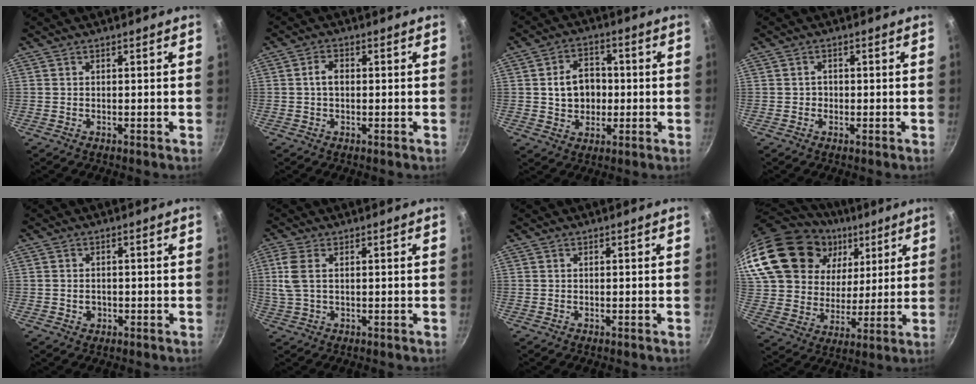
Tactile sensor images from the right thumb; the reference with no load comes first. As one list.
[{"total": 3.0, "force": [0.1, 1.9, 2.3], "torque": [-0.036, 0.009, -0.001]}, {"total": 9.0, "force": [0.2, 7.1, 5.5], "torque": [-0.065, 0.013, 0.004]}, {"total": 1.3, "force": [-0.2, 1.2, 0.5], "torque": [-0.004, 0.004, -0.004]}, {"total": 1.9, "force": [-0.5, 1.6, 0.8], "torque": [-0.007, 0.004, -0.006]}, {"total": 5.2, "force": [0.9, 2.4, 4.5], "torque": [-0.108, 0.003, 0.021]}, {"total": 0.0}, {"total": 29.8, "force": [14.0, 20.4, 16.6], "torque": [-0.325, 0.000, 0.263]}]